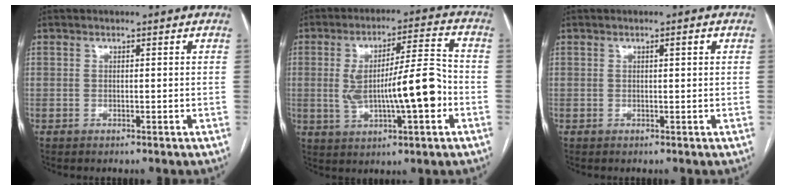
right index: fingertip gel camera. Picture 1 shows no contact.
{"total": 12.7, "force": [-1.8, 2.2, 12.4], "torque": [-0.217, 0.016, -0.022]}
{"total": 1.0, "force": [0.4, 0.1, 0.9], "torque": [-0.014, 0.003, 0.005]}